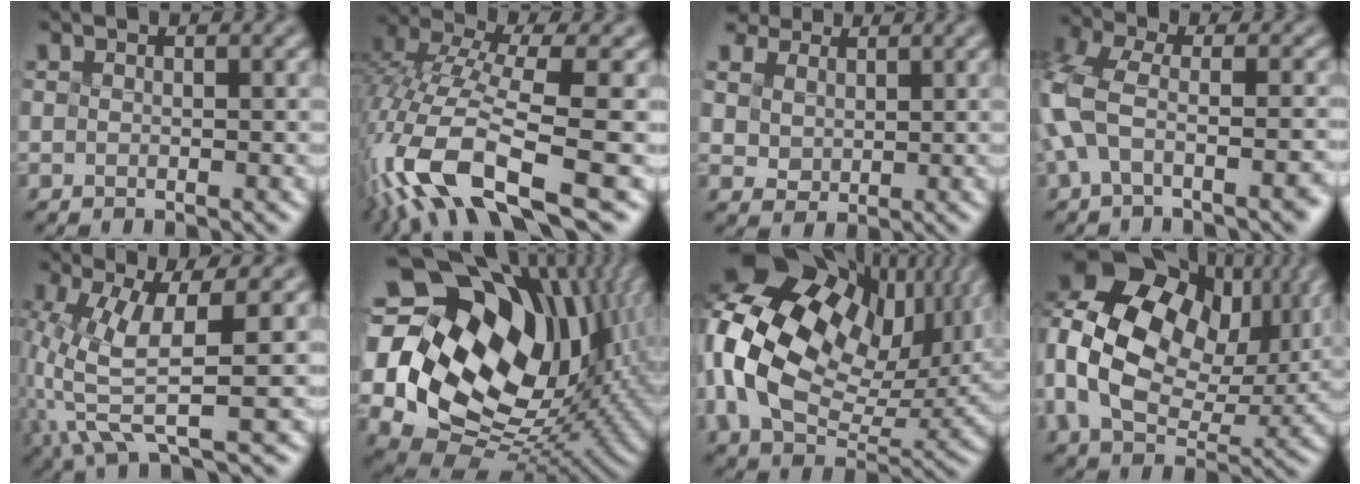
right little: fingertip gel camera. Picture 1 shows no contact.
{"total": 11.1, "force": [-6.3, 2.7, 8.7], "torque": [-0.211, -0.009, -0.078]}
{"total": 5.0, "force": [3.7, 3.3, 1.0], "torque": [-0.089, 0.001, 0.098]}
{"total": 6.0, "force": [-4.1, 1.8, 3.9], "torque": [-0.120, -0.016, -0.050]}
{"total": 4.7, "force": [-1.9, 0.1, 4.3], "torque": [-0.127, -0.018, -0.006]}
{"total": 19.0, "force": [4.7, 14.0, 12.0], "torque": [-0.272, 0.013, 0.131]}
{"total": 15.8, "force": [3.5, 11.0, 10.8], "torque": [-0.242, 0.003, 0.105]}
{"total": 14.5, "force": [3.4, 10.8, 9.1], "torque": [-0.212, 0.017, 0.098]}